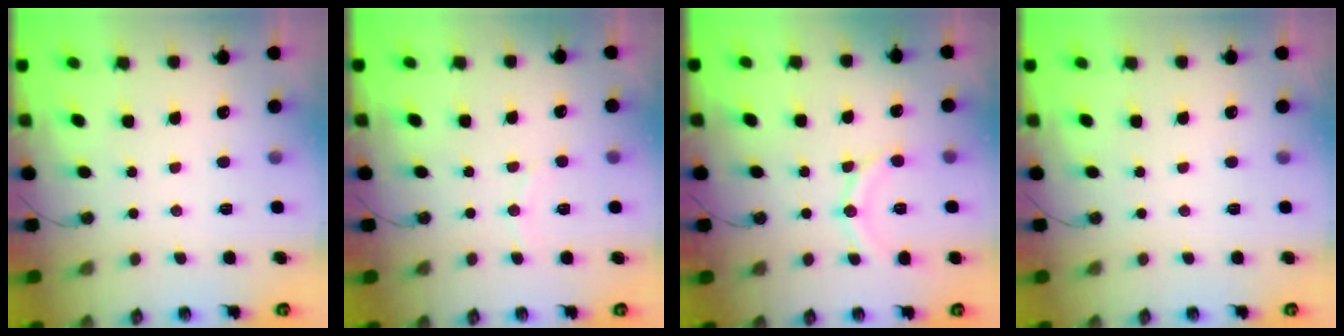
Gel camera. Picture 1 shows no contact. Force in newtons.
{"total": 4.6, "press": 4.6, "slide": 0.6}
{"total": 10.1, "press": 10.1, "slide": 0.7}
{"total": 0.0}